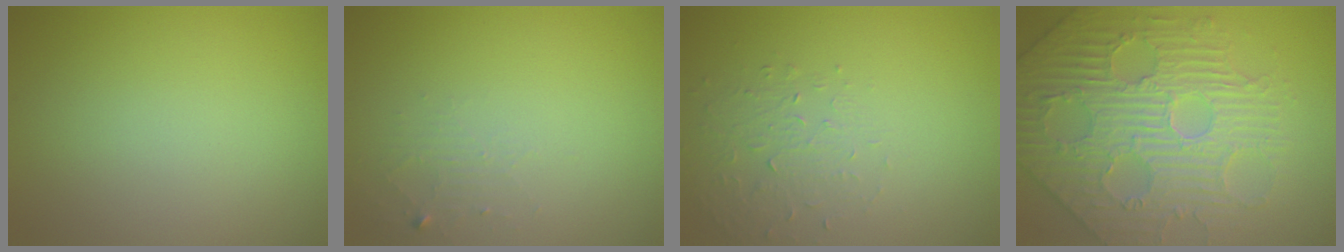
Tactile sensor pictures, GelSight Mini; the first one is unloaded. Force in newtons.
{"total": 1.3, "press": 1.3, "slide": 0.2}
{"total": 1.6, "press": 0.9, "slide": 1.3}
{"total": 5.9, "press": 5.4, "slide": 2.2}